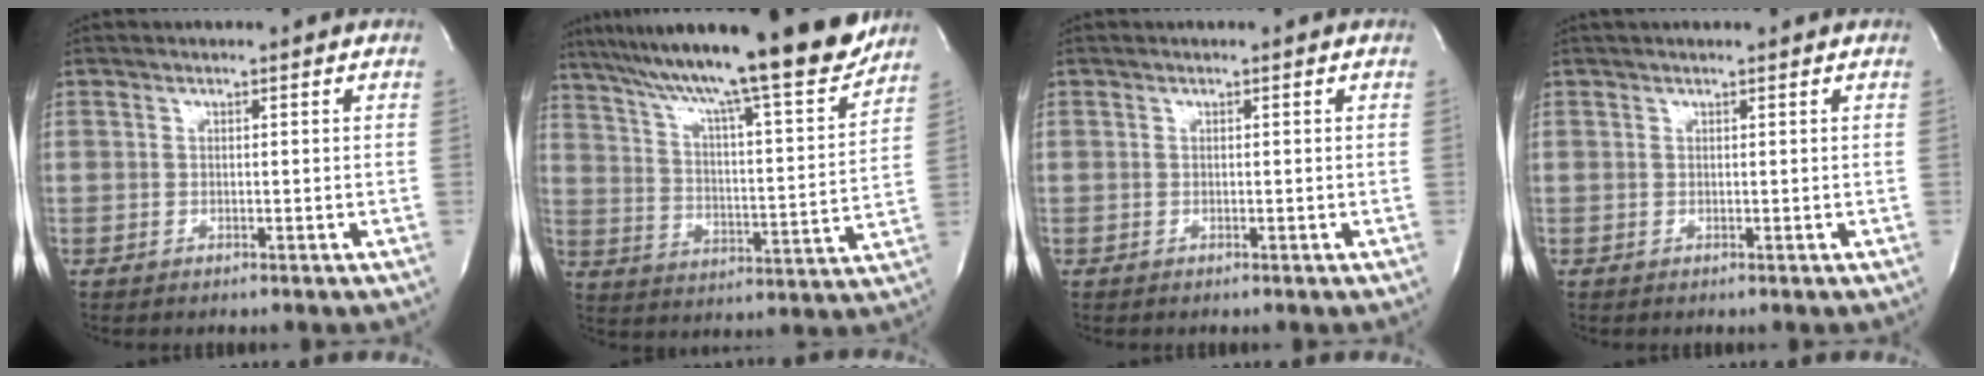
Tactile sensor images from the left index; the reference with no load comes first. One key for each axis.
{"total": 23.5, "fx": 19.4, "fy": 0.6, "fz": 13.2, "tx": -0.219, "ty": -0.018, "tz": 0.289}
{"total": 0.0}
{"total": 2.3, "fx": 2.0, "fy": 0.1, "fz": 1.2, "tx": -0.014, "ty": 0.023, "tz": 0.026}